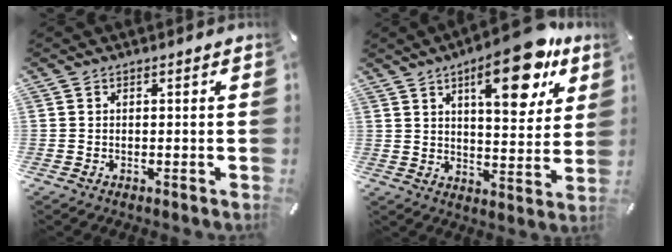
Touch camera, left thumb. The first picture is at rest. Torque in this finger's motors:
{"motor_torque": [3.20, 1.80, 1.92, -0.85, 0.44]}